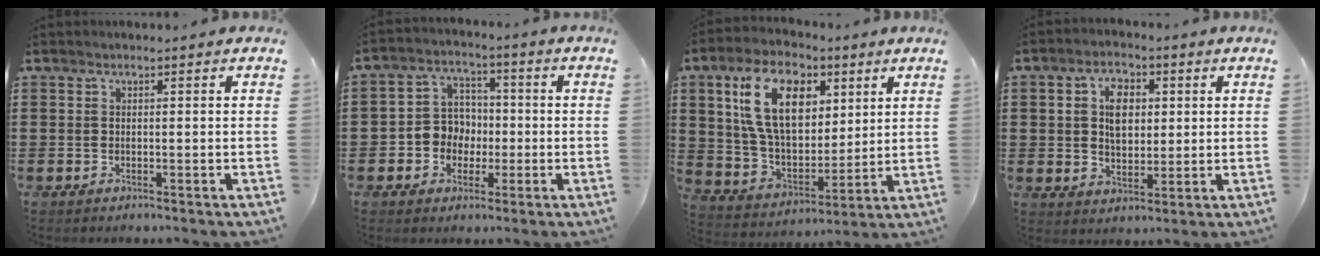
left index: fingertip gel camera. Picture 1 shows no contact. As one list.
[{"total": 5.8, "force": [-1.0, 5.5, 1.5], "torque": [-0.047, 0.018, -0.020]}, {"total": 13.9, "force": [5.9, 8.1, 9.5], "torque": [-0.210, 0.018, 0.109]}, {"total": 6.0, "force": [1.5, 4.0, 4.2], "torque": [-0.079, 0.010, 0.019]}]